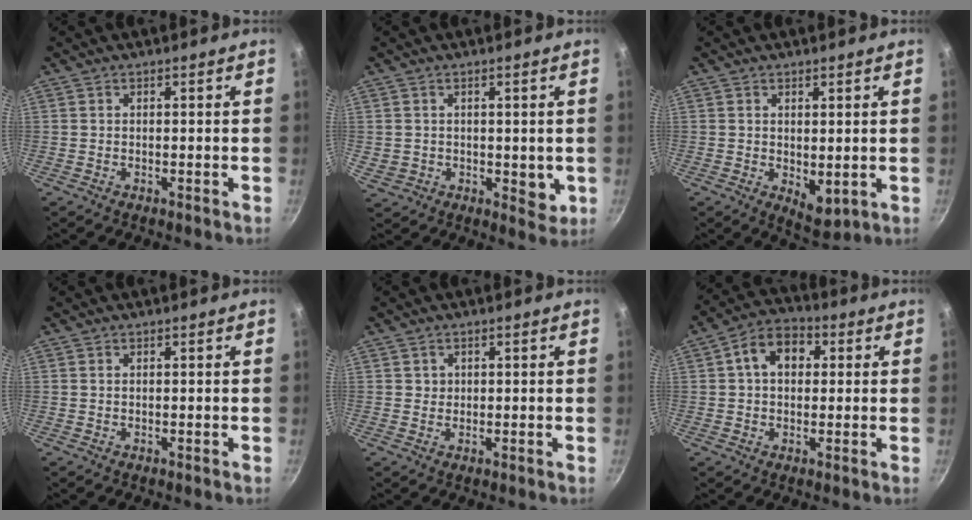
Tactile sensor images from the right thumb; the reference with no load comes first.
{"total": 5.9, "force": [0.5, 4.7, 3.5], "torque": [-0.040, -0.012, 0.012]}
{"total": 5.1, "force": [0.7, 3.0, 4.1], "torque": [-0.048, -0.020, 0.017]}
{"total": 0.0}
{"total": 1.3, "force": [0.4, 1.2, 0.2], "torque": [0.007, 0.003, 0.004]}
{"total": 9.0, "force": [1.9, 6.4, 6.0], "torque": [-0.067, 0.020, 0.016]}